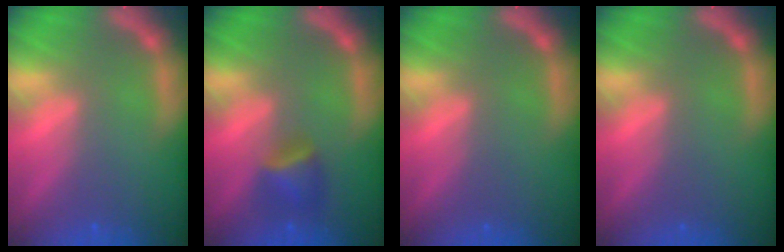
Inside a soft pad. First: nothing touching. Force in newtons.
{"total": 2.9}
{"total": 0.0}
{"total": 0.0}